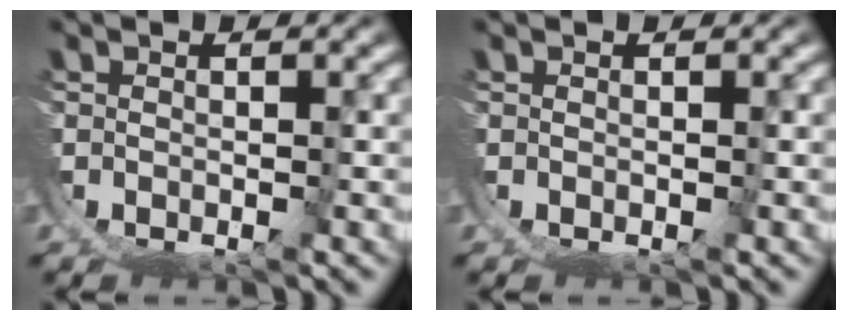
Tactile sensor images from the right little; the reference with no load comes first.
{"total": 0.0}